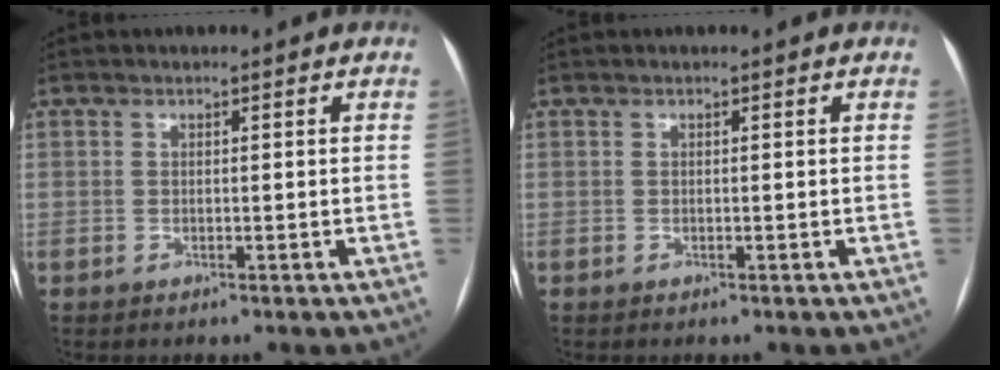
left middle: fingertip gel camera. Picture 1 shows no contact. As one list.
[{"total": 0.0}]